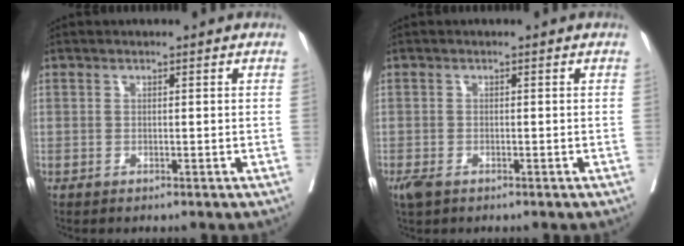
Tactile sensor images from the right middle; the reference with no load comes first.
{"total": 2.7, "force": [-1.8, 1.4, 1.6], "torque": [-0.037, -0.008, -0.028]}